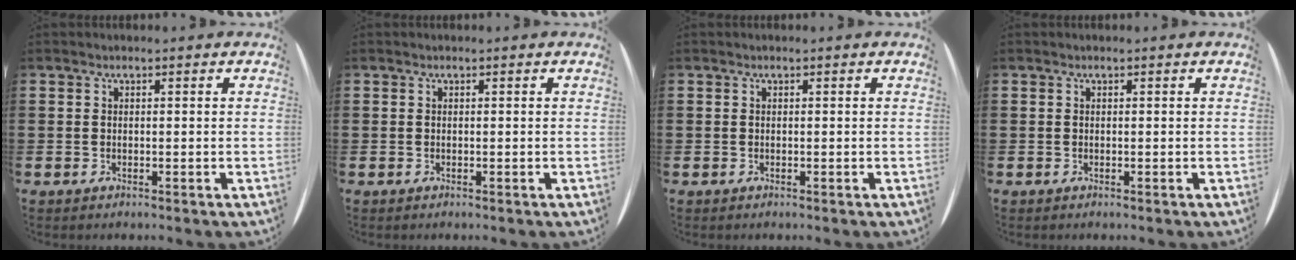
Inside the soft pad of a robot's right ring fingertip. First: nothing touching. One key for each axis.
{"total": 0.0}
{"total": 0.0}
{"total": 0.0}